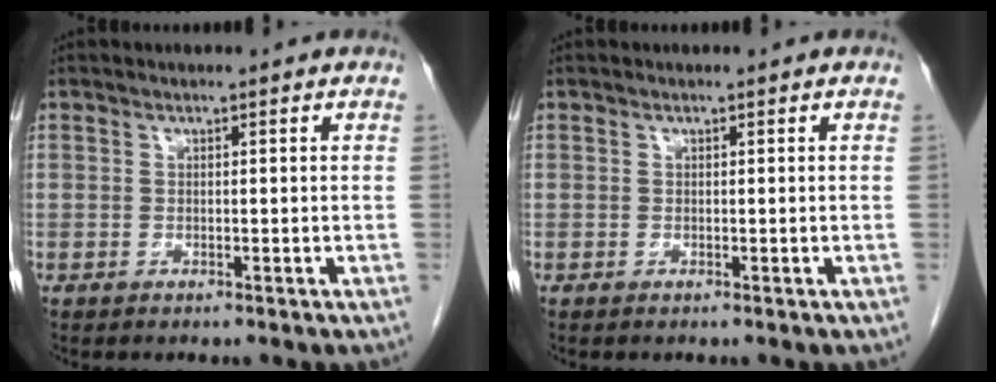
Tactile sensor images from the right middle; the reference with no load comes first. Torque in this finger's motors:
{"motor_torque": [0.00, 0.00, 0.00, -0.01]}